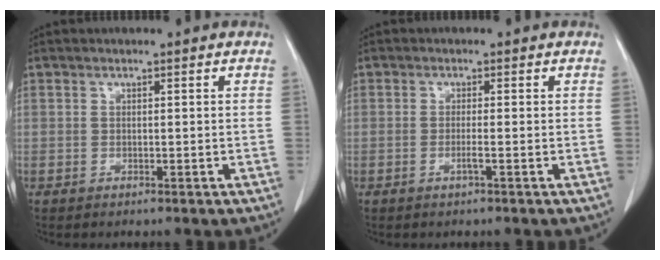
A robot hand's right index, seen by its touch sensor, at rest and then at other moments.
{"total": 1.3, "force": [-0.6, -0.2, 1.1], "torque": [-0.024, -0.002, -0.013]}